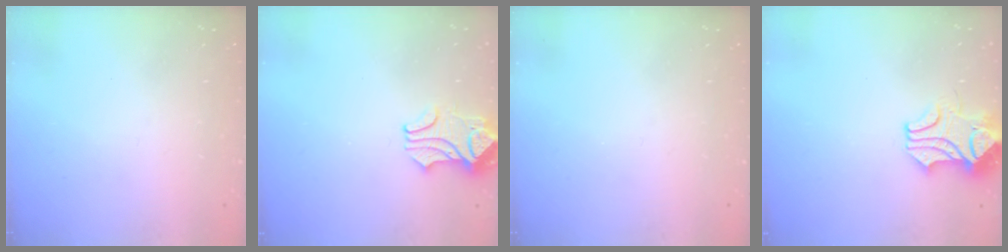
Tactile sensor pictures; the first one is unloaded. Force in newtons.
{"total": 2.3, "press": 2.3, "slide": 0.5}
{"total": 0.0}
{"total": 2.2, "press": 2.1, "slide": 0.8}